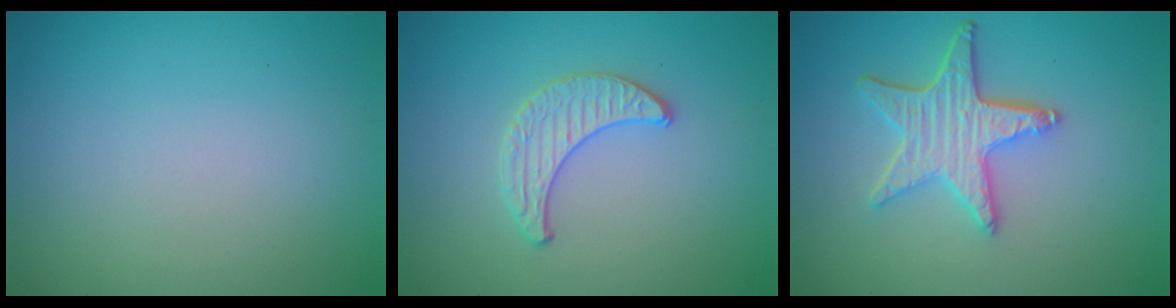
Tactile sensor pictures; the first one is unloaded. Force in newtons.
{"total": 1.5, "press": 1.5, "slide": 0.1}
{"total": 4.4, "press": 3.8, "slide": 2.2}